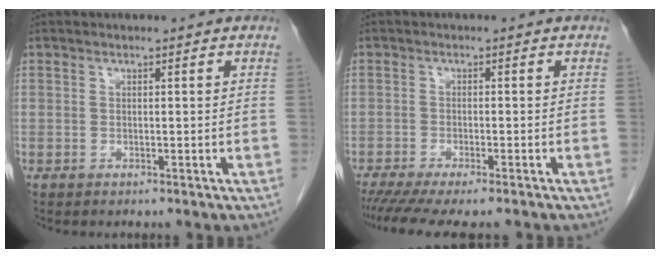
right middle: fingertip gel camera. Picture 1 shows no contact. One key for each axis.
{"total": 9.1, "fx": -7.6, "fy": 0.9, "fz": 4.9, "tx": -0.065, "ty": -0.017, "tz": -0.117}